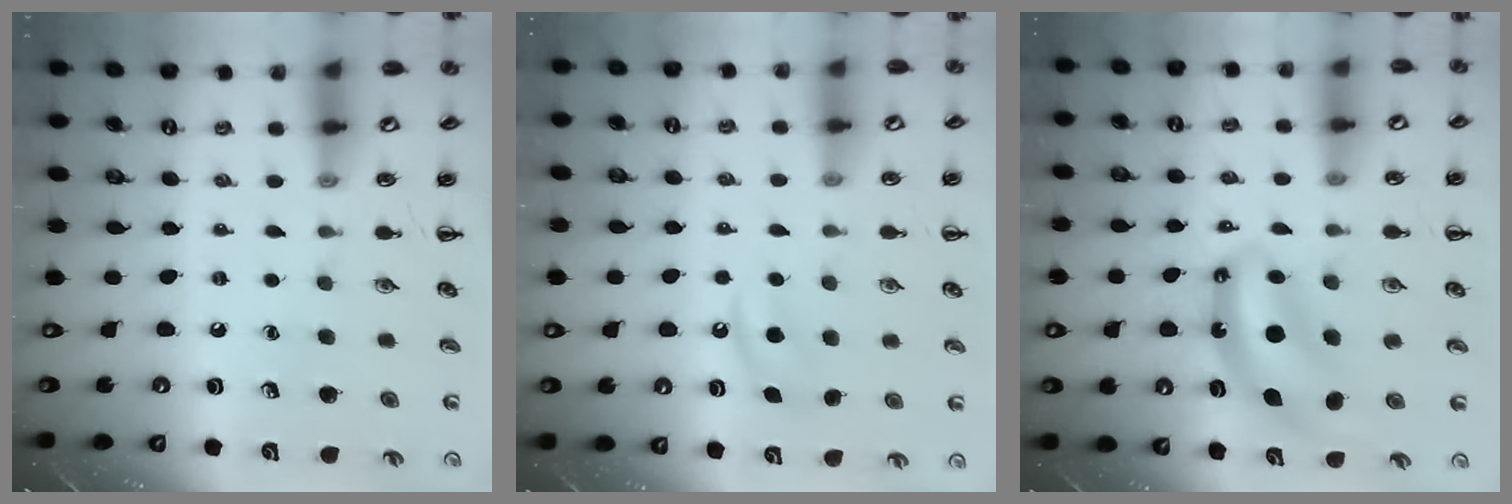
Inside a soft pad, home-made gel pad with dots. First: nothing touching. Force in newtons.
{"total": 5.1, "press": 4.8, "slide": 1.6}
{"total": 8.3, "press": 8.1, "slide": 1.7}